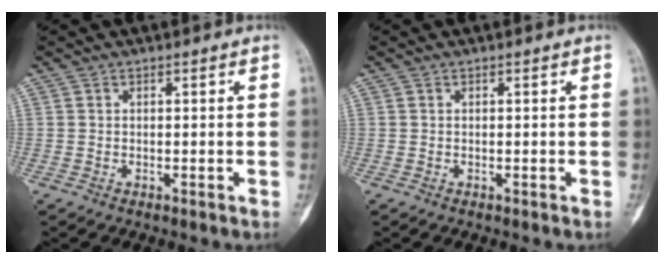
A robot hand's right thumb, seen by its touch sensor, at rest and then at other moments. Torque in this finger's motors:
{"motor_torque": [0.00, 0.00, 0.02, 0.01, 0.00]}